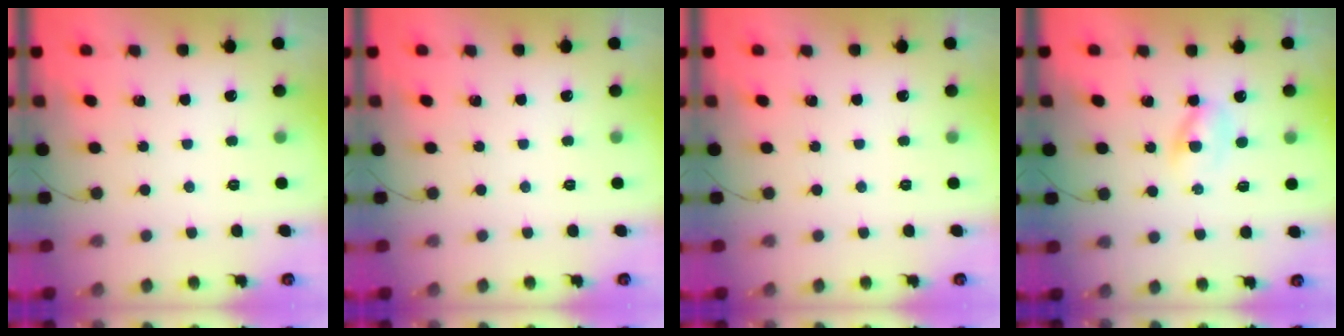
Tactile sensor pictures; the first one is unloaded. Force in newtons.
{"total": 0.0}
{"total": 0.0}
{"total": 2.9, "press": 2.7, "slide": 1.1}